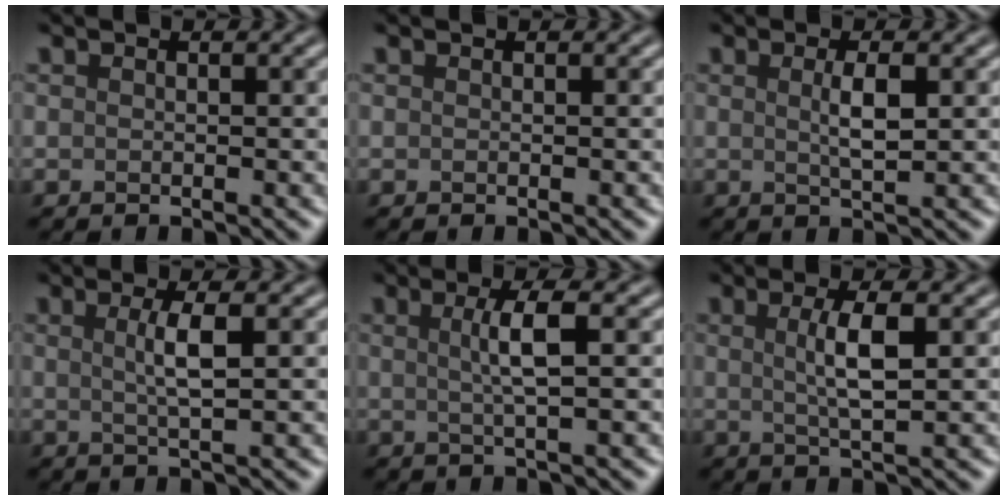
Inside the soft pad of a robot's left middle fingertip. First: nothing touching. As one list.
[{"total": 0.0}, {"total": 2.5, "force": [0.4, 0.5, 2.4], "torque": [-0.045, 0.003, 0.008]}, {"total": 2.8, "force": [0.5, 0.6, 2.7], "torque": [-0.046, 0.002, 0.006]}, {"total": 3.3, "force": [0.4, 0.7, 3.2], "torque": [-0.054, 0.004, 0.003]}, {"total": 3.5, "force": [0.6, 0.7, 3.4], "torque": [-0.064, 0.002, 0.011]}]